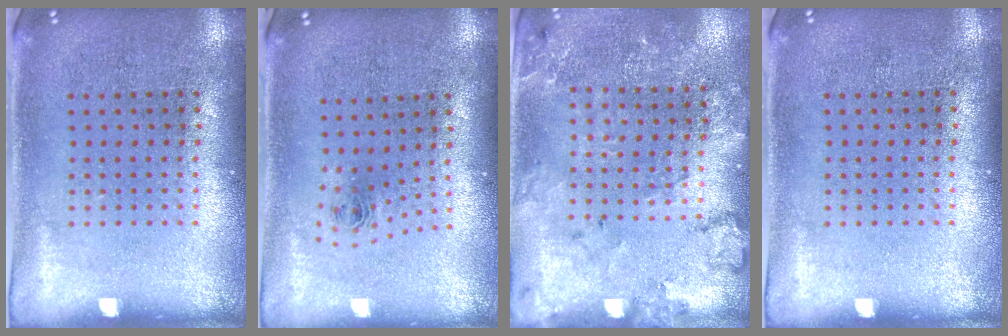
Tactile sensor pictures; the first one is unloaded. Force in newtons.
{"total": 0.9, "press": 0.4, "slide": 0.8}
{"total": 1.8, "press": 1.8, "slide": 0.3}
{"total": 0.0}